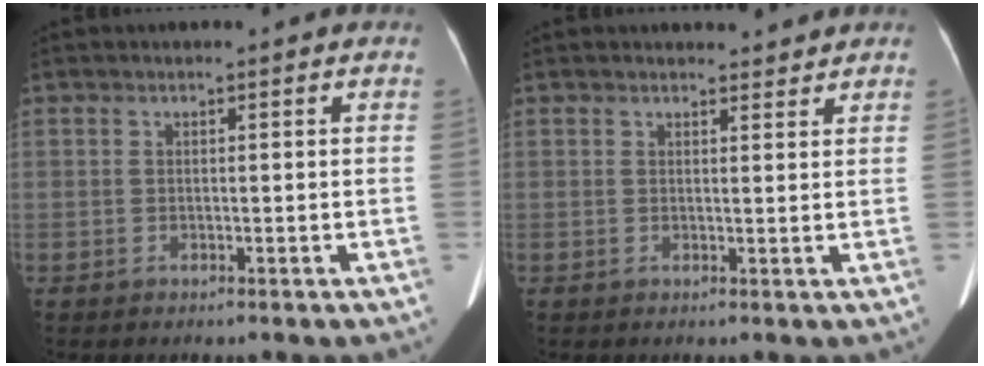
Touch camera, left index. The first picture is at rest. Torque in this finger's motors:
{"motor_torque": [0.02, -0.06, 0.01, 0.00]}